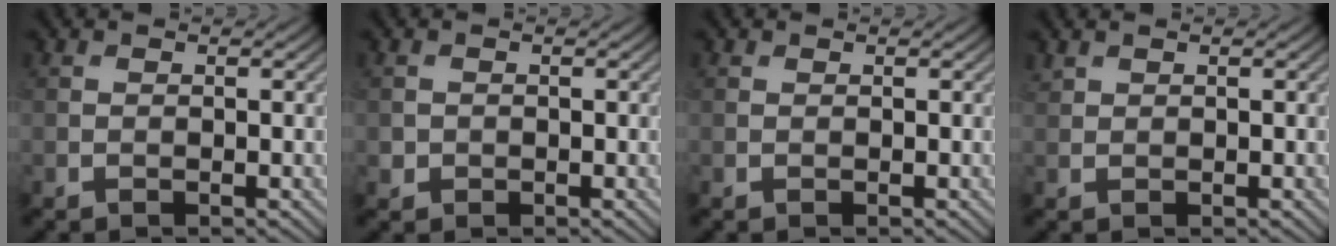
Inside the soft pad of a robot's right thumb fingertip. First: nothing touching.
{"total": 1.1, "force": [-0.2, 1.0, 0.1], "torque": [0.000, -0.007, -0.007]}
{"total": 0.0}
{"total": 0.8, "force": [0.8, 0.3, 0.2], "torque": [-0.008, 0.001, 0.021]}